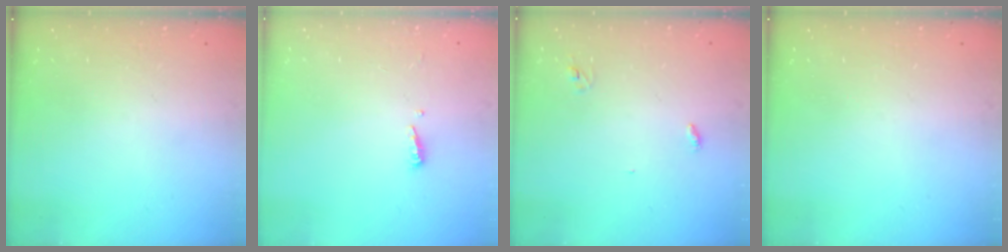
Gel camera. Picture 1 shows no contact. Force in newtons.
{"total": 3.7, "press": 3.6, "slide": 0.5}
{"total": 2.8, "press": 2.8, "slide": 0.2}
{"total": 0.0}